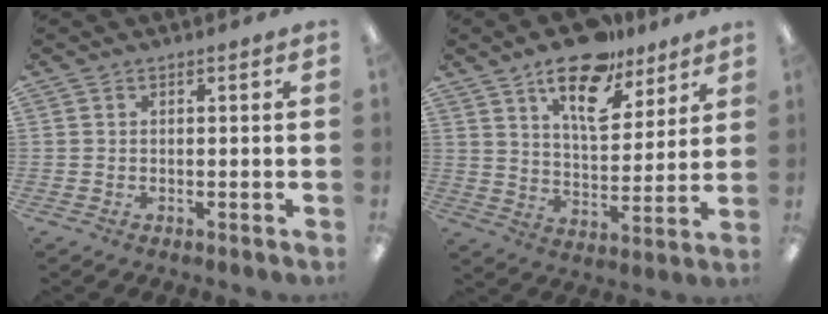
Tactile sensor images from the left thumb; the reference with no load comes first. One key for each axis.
{"total": 16.6, "fx": 11.5, "fy": 7.5, "fz": 9.3, "tx": -0.140, "ty": -0.061, "tz": 0.197}